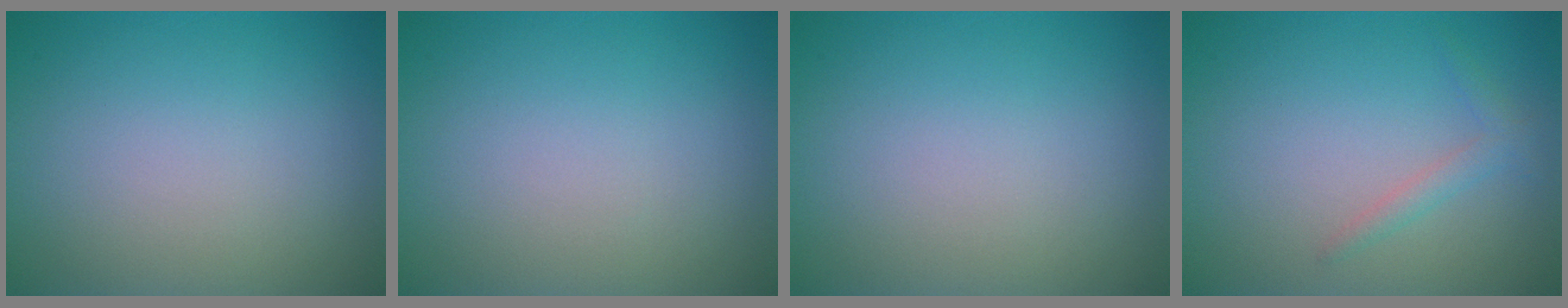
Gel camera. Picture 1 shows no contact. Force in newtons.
{"total": 0.0}
{"total": 0.0}
{"total": 1.3, "press": 1.3, "slide": 0.0}